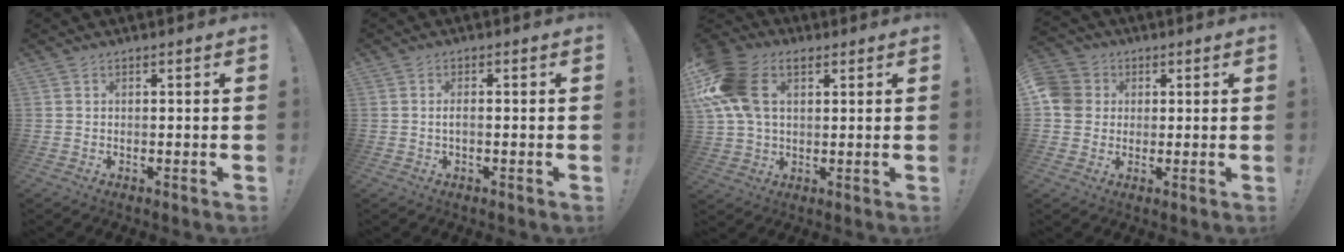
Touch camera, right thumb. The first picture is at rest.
{"total": 2.0, "force": [-0.3, 0.5, 1.9], "torque": [-0.033, 0.005, -0.006]}
{"total": 15.2, "force": [5.1, 10.1, 10.1], "torque": [-0.199, -0.006, 0.099]}
{"total": 7.7, "force": [0.9, 7.2, 2.5], "torque": [-0.052, 0.008, 0.020]}